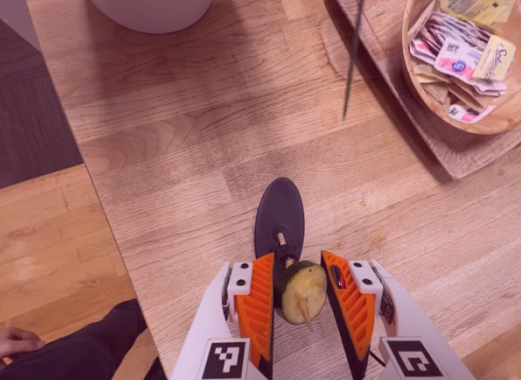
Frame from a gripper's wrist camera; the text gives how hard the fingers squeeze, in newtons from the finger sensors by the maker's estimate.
{"total": 4.5, "left": 4.3, "right": 4.8}